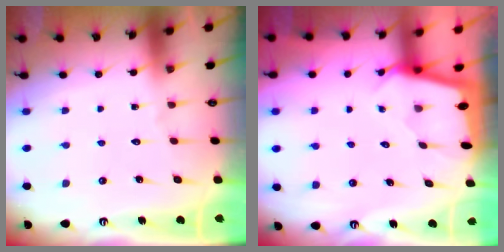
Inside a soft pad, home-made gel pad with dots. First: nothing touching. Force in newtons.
{"total": 1.5, "press": 1.5, "slide": 0.2}